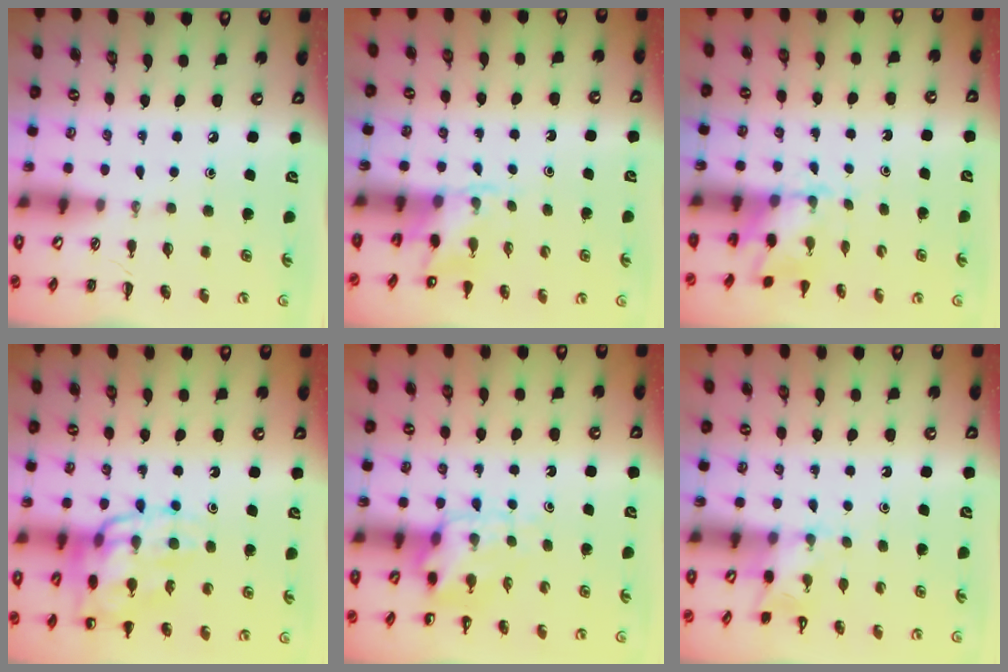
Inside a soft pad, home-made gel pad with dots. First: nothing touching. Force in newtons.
{"total": 2.5, "press": 2.3, "slide": 1.0}
{"total": 2.2, "press": 2.1, "slide": 0.6}
{"total": 15.2, "press": 15.0, "slide": 2.0}
{"total": 5.3, "press": 5.3, "slide": 0.3}
{"total": 3.5, "press": 3.3, "slide": 1.1}